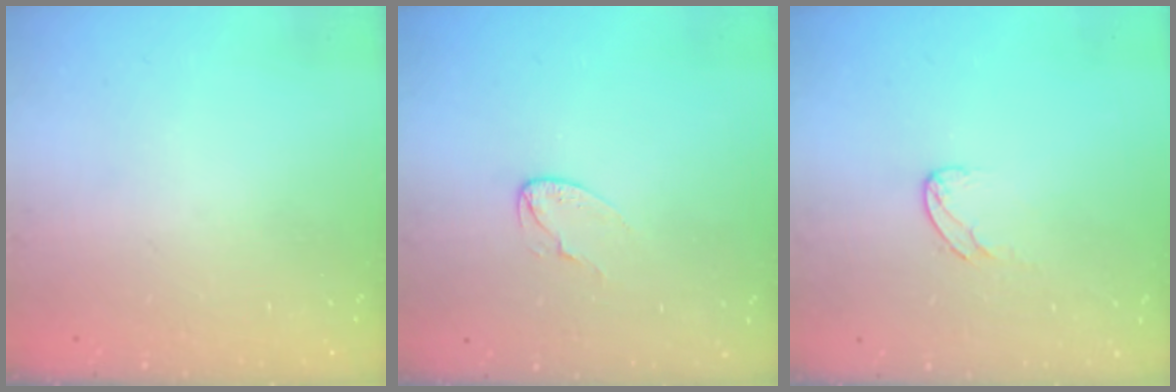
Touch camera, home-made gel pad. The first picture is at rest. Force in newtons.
{"total": 3.4, "press": 3.4, "slide": 0.3}
{"total": 5.4, "press": 5.4, "slide": 0.4}